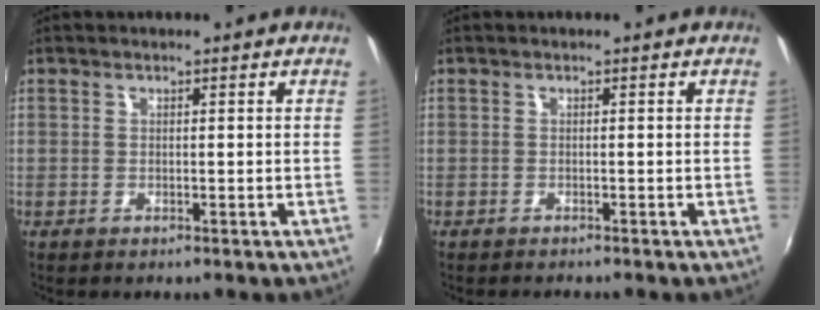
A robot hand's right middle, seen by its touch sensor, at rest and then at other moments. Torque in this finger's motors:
{"motor_torque": [0.32, -0.27, 0.21, 0.10]}